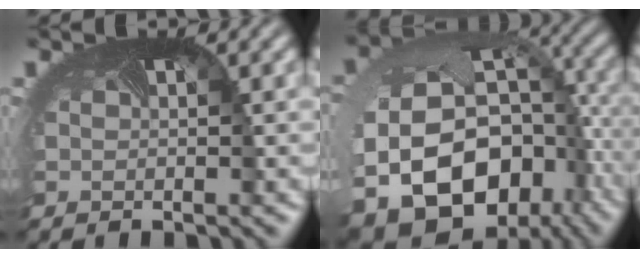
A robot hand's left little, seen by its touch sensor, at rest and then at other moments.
{"total": 18.5, "force": [-5.7, 13.0, 11.9], "torque": [-0.247, -0.058, -0.058]}